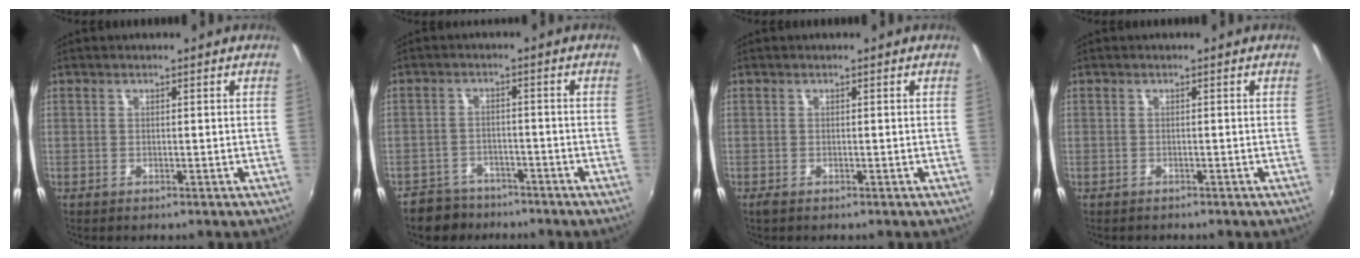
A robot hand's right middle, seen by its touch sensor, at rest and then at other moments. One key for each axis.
{"total": 6.7, "fx": -5.5, "fy": 3.8, "fz": 1.0, "tx": -0.039, "ty": 0.008, "tz": -0.088}
{"total": 0.6, "fx": -0.4, "fy": 0.3, "fz": 0.5, "tx": -0.010, "ty": -0.004, "tz": -0.007}
{"total": 0.6, "fx": -0.6, "fy": 0.2, "fz": 0.0, "tx": -0.004, "ty": 0.000, "tz": -0.007}